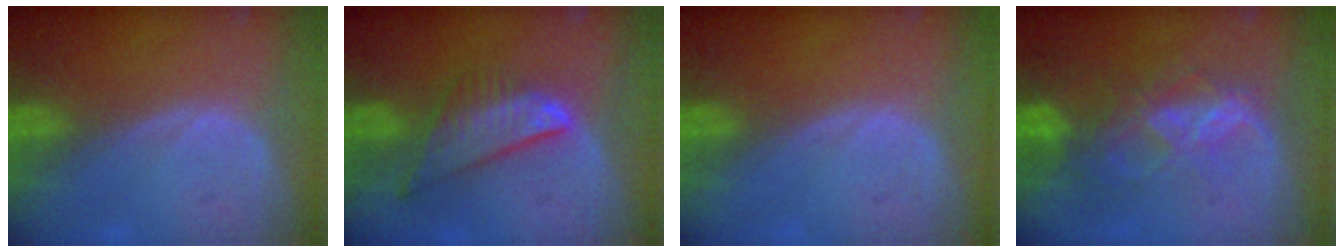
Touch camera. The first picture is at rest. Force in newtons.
{"total": 8.1, "press": 6.8, "slide": 4.3}
{"total": 0.0}
{"total": 7.3, "press": 6.8, "slide": 2.6}